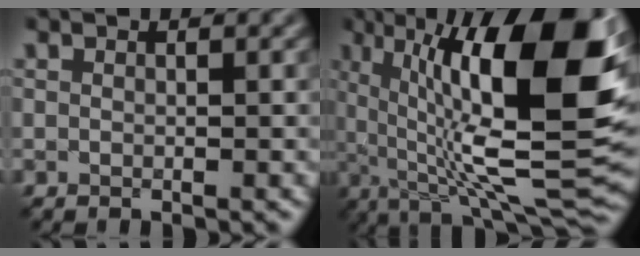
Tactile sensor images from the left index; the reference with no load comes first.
{"total": 17.1, "force": [3.6, 5.3, 15.8], "torque": [-0.243, -0.002, 0.059]}